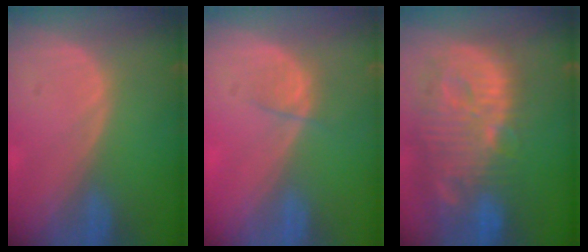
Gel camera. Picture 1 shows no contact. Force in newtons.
{"total": 2.2, "press": 2.0, "slide": 0.9}
{"total": 14.3, "press": 12.5, "slide": 6.9}